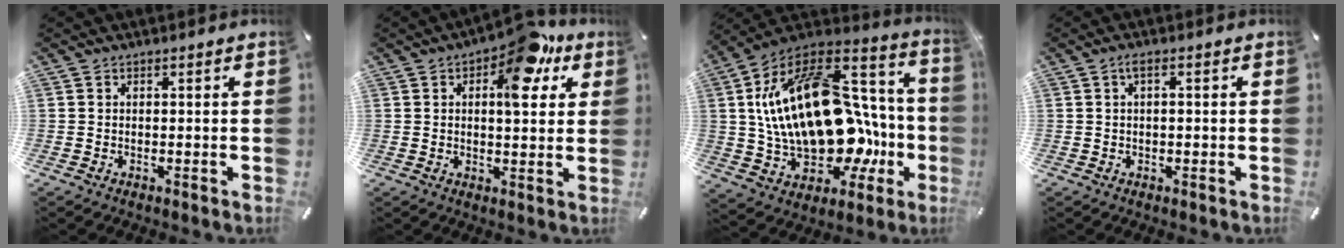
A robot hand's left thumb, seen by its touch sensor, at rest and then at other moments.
{"total": 13.4, "force": [6.4, 6.4, 10.0], "torque": [-0.122, -0.034, 0.100]}
{"total": 30.9, "force": [0.1, 19.1, 24.3], "torque": [-0.444, -0.026, 0.028]}
{"total": 2.1, "force": [0.1, 0.7, 2.0], "torque": [-0.037, 0.004, 0.000]}